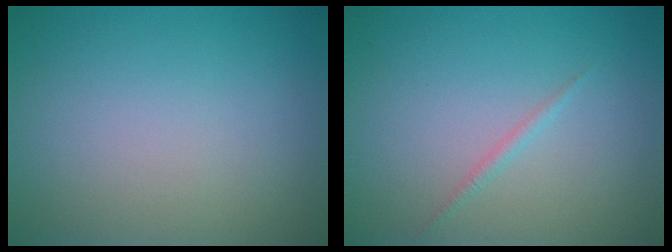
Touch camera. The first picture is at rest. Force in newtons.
{"total": 0.7, "press": 0.7, "slide": 0.0}